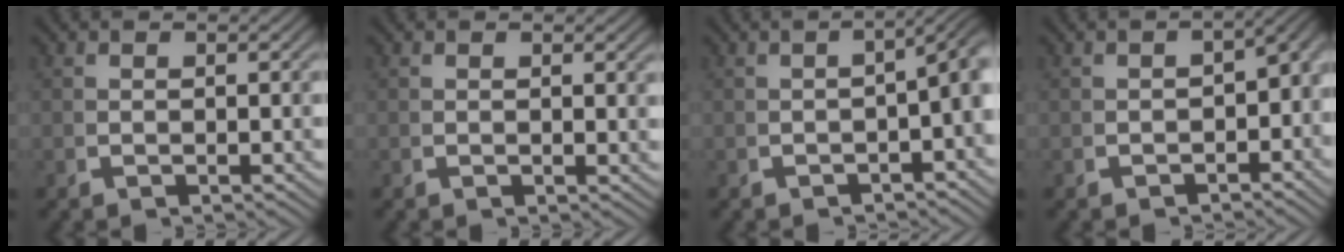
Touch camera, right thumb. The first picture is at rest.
{"total": 0.6, "force": [0.3, 0.1, 0.5], "torque": [-0.006, -0.004, 0.003]}
{"total": 4.9, "force": [-0.5, 2.3, 4.3], "torque": [-0.047, 0.008, -0.012]}
{"total": 3.3, "force": [-1.2, 2.1, 2.2], "torque": [-0.020, 0.000, -0.018]}